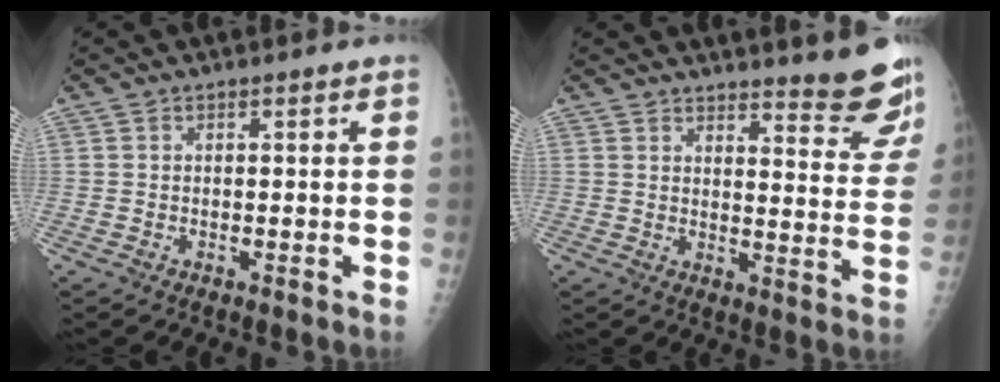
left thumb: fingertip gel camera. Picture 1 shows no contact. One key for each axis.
{"total": 12.5, "fx": 11.3, "fy": 1.4, "fz": 5.0, "tx": -0.037, "ty": -0.114, "tz": 0.127}